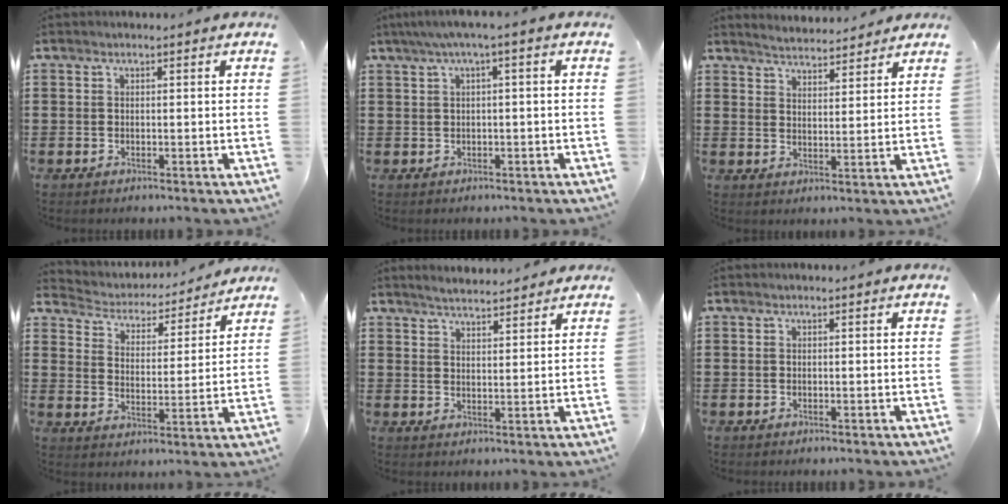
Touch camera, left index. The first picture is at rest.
{"total": 2.2, "force": [-0.5, 0.0, 2.1], "torque": [-0.034, 0.000, -0.012]}
{"total": 3.7, "force": [3.7, 0.2, 0.3], "torque": [-0.018, -0.015, 0.066]}
{"total": 3.7, "force": [3.7, 0.5, 0.0], "torque": [-0.027, -0.031, 0.056]}
{"total": 3.3, "force": [3.2, 0.2, 0.6], "torque": [-0.021, -0.007, 0.060]}
{"total": 0.0}